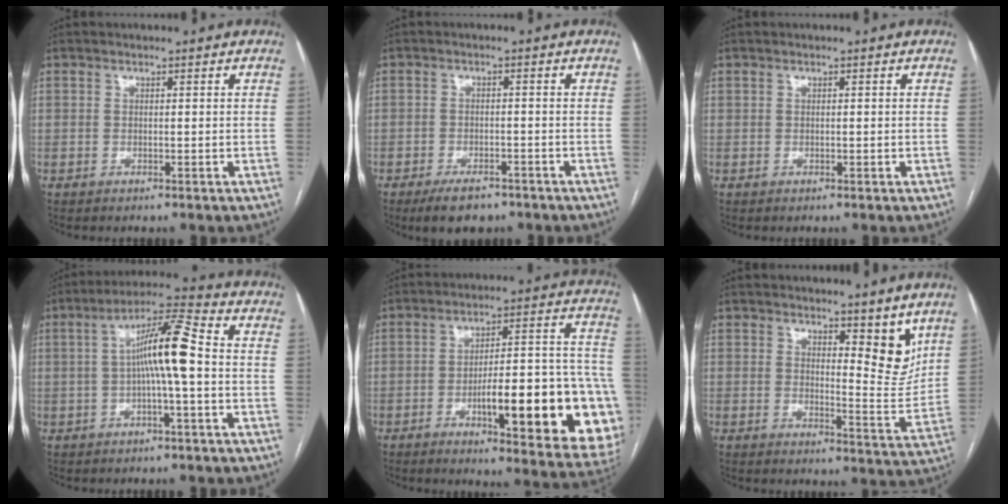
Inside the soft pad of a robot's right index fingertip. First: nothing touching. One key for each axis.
{"total": 5.4, "fx": -4.0, "fy": 2.4, "fz": 2.8, "tx": -0.048, "ty": -0.002, "tz": -0.060}
{"total": 0.0}
{"total": 9.2, "fx": -0.2, "fy": 0.4, "fz": 9.2, "tx": -0.165, "ty": 0.024, "tz": -0.010}
{"total": 23.5, "fx": -6.9, "fy": 4.6, "fz": 22.0, "tx": -0.213, "ty": 0.020, "tz": -0.079}
{"total": 6.5, "fx": 4.3, "fy": 1.9, "fz": 4.5, "tx": -0.051, "ty": -0.020, "tz": 0.061}